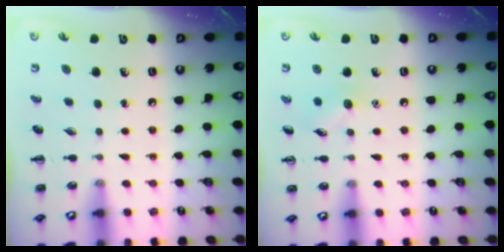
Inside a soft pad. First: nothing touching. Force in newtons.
{"total": 6.6, "press": 6.5, "slide": 1.4}